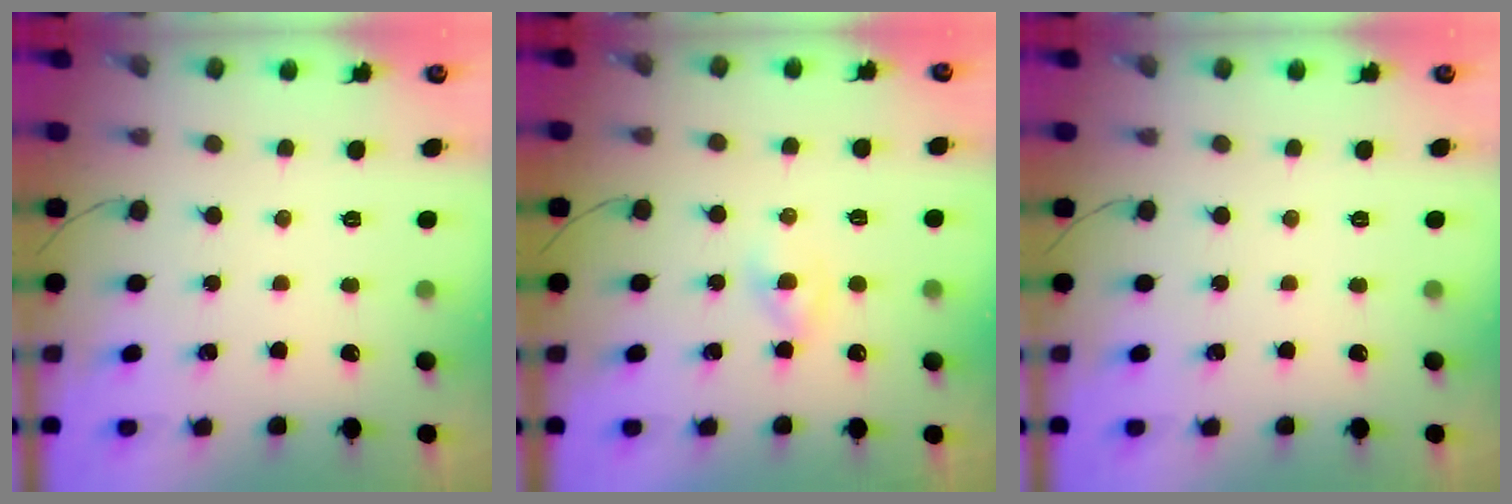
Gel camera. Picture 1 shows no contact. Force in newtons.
{"total": 1.9, "press": 1.7, "slide": 0.8}
{"total": 0.0}